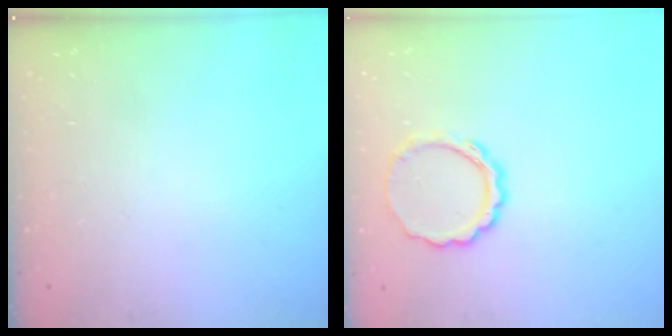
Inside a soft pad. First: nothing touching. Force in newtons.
{"total": 8.2, "press": 8.1, "slide": 0.8}